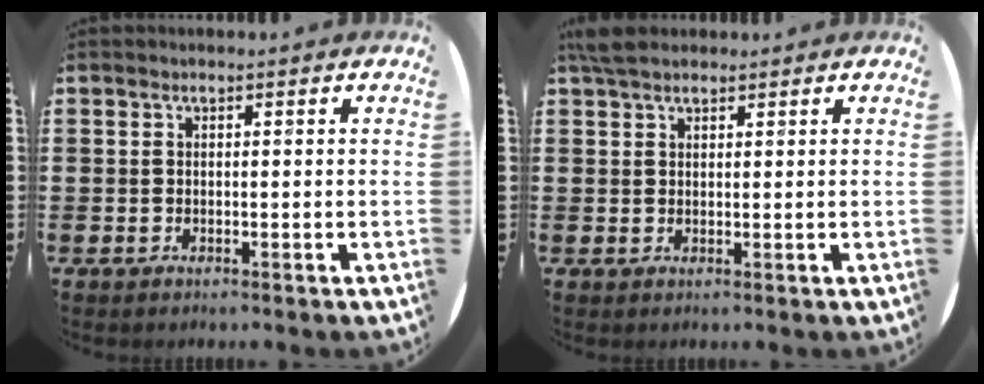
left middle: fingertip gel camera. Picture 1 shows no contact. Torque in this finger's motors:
{"motor_torque": [0.59, -0.53, 0.22, 0.08]}